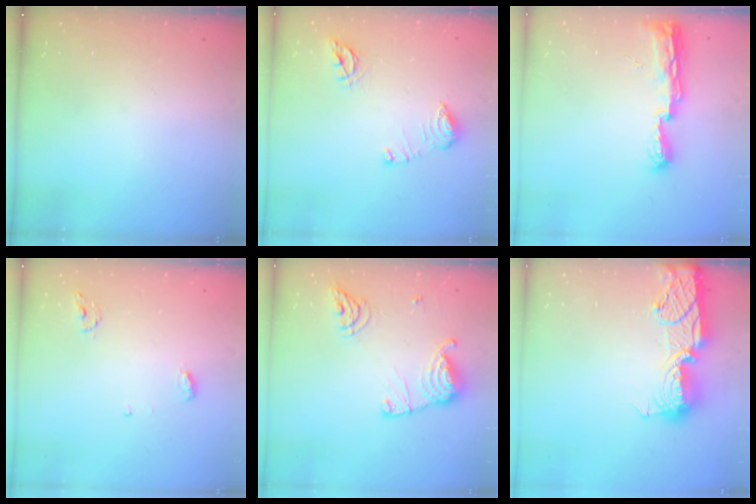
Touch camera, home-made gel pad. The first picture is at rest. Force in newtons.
{"total": 10.0, "press": 9.9, "slide": 1.0}
{"total": 9.3, "press": 9.3, "slide": 0.5}
{"total": 5.1, "press": 5.1, "slide": 0.4}
{"total": 13.2, "press": 13.2, "slide": 1.2}
{"total": 17.0, "press": 16.3, "slide": 4.7}